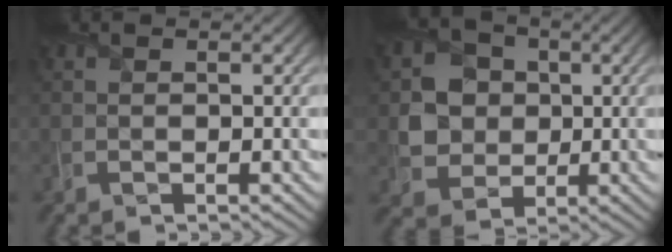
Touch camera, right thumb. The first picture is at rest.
{"total": 6.1, "force": [0.2, 5.4, 2.7], "torque": [-0.071, -0.002, -0.004]}